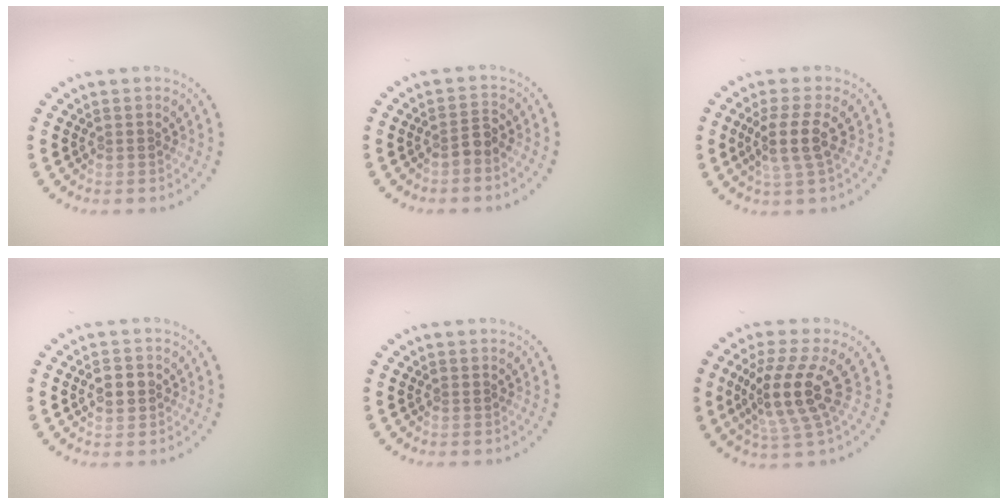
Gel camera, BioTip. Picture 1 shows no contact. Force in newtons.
{"total": 1.3, "press": 1.0, "slide": 0.8}
{"total": 2.8, "press": 2.2, "slide": 1.7}
{"total": 2.4, "press": 2.4, "slide": 0.0}
{"total": 0.0}
{"total": 4.7, "press": 3.7, "slide": 2.8}